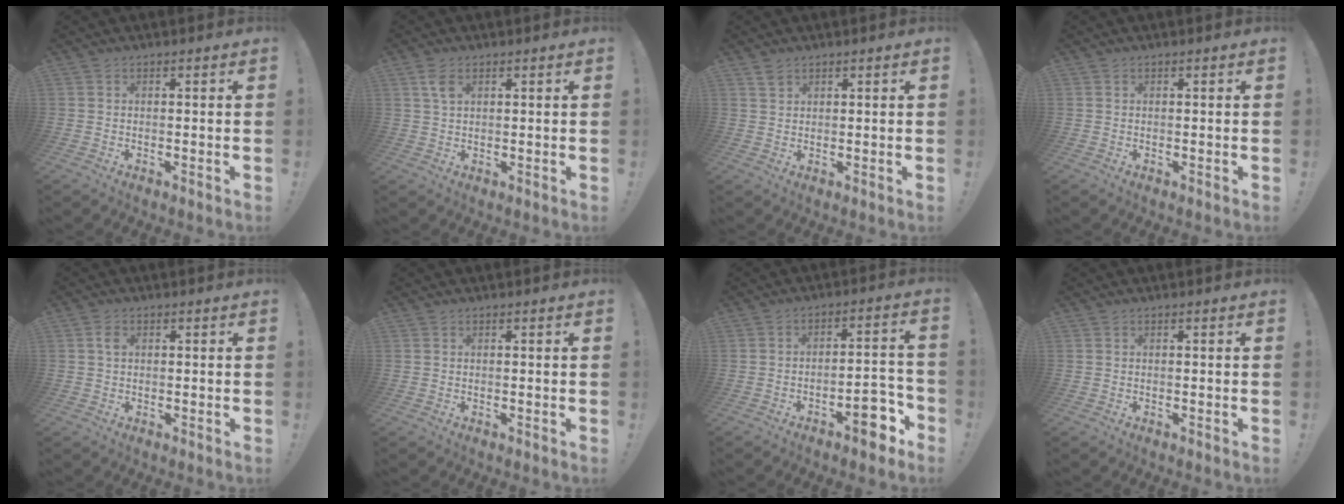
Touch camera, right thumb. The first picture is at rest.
{"total": 3.8, "force": [1.8, 2.1, 2.7], "torque": [-0.048, 0.000, 0.033]}
{"total": 2.1, "force": [1.6, 1.3, 0.4], "torque": [0.007, -0.012, 0.028]}
{"total": 0.0}
{"total": 2.2, "force": [0.3, 1.7, 1.4], "torque": [-0.019, 0.004, 0.003]}
{"total": 0.0}
{"total": 10.4, "force": [-6.2, 3.8, 7.4], "torque": [-0.080, 0.038, -0.101]}
{"total": 0.0}